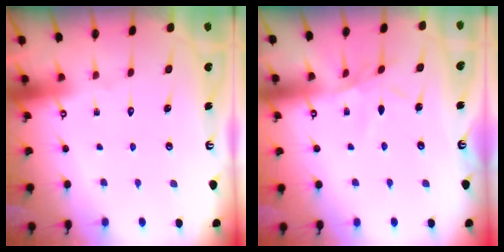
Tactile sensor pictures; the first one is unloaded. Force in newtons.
{"total": 3.5, "press": 3.5, "slide": 0.2}